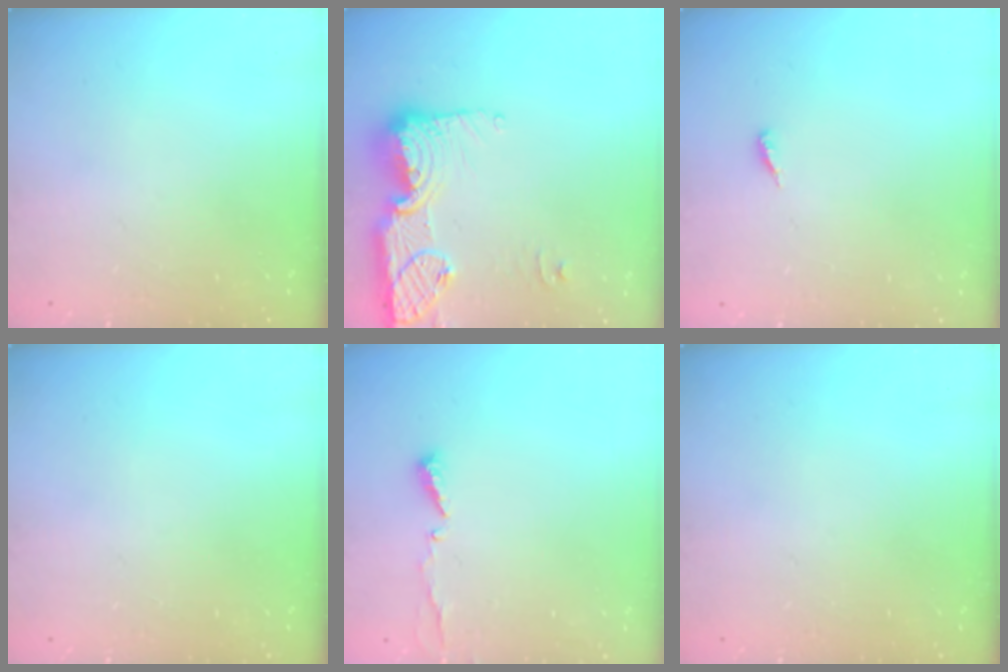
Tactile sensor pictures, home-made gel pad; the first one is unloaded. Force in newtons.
{"total": 16.5, "press": 16.5, "slide": 1.1}
{"total": 3.0, "press": 3.0, "slide": 0.2}
{"total": 0.0}
{"total": 4.8, "press": 4.8, "slide": 0.3}
{"total": 0.0}